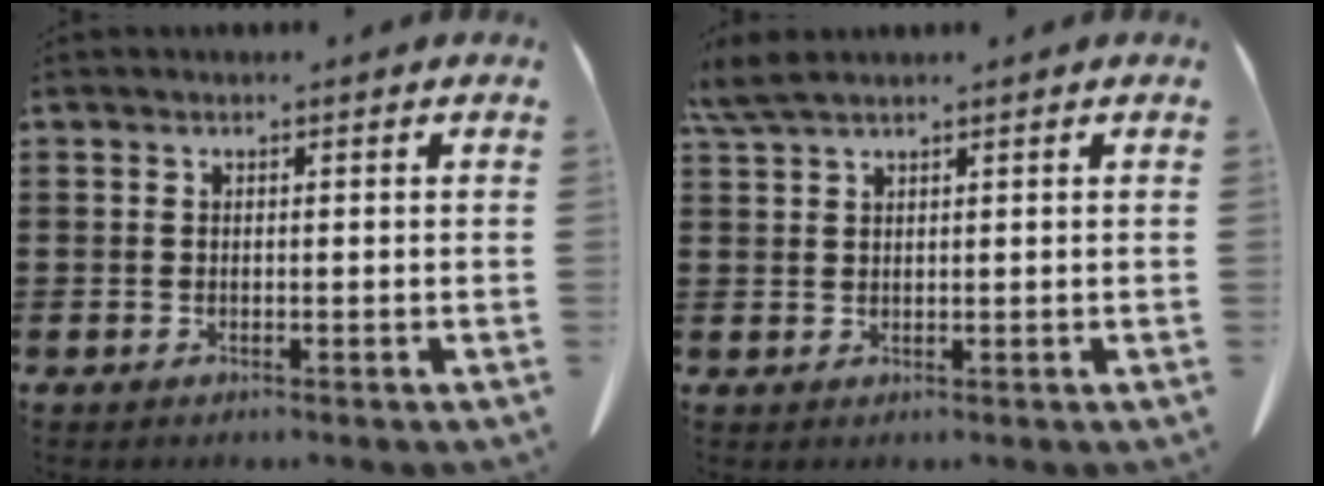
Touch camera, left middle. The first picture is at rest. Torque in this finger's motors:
{"motor_torque": [0.40, 0.37, 0.11, 0.05]}